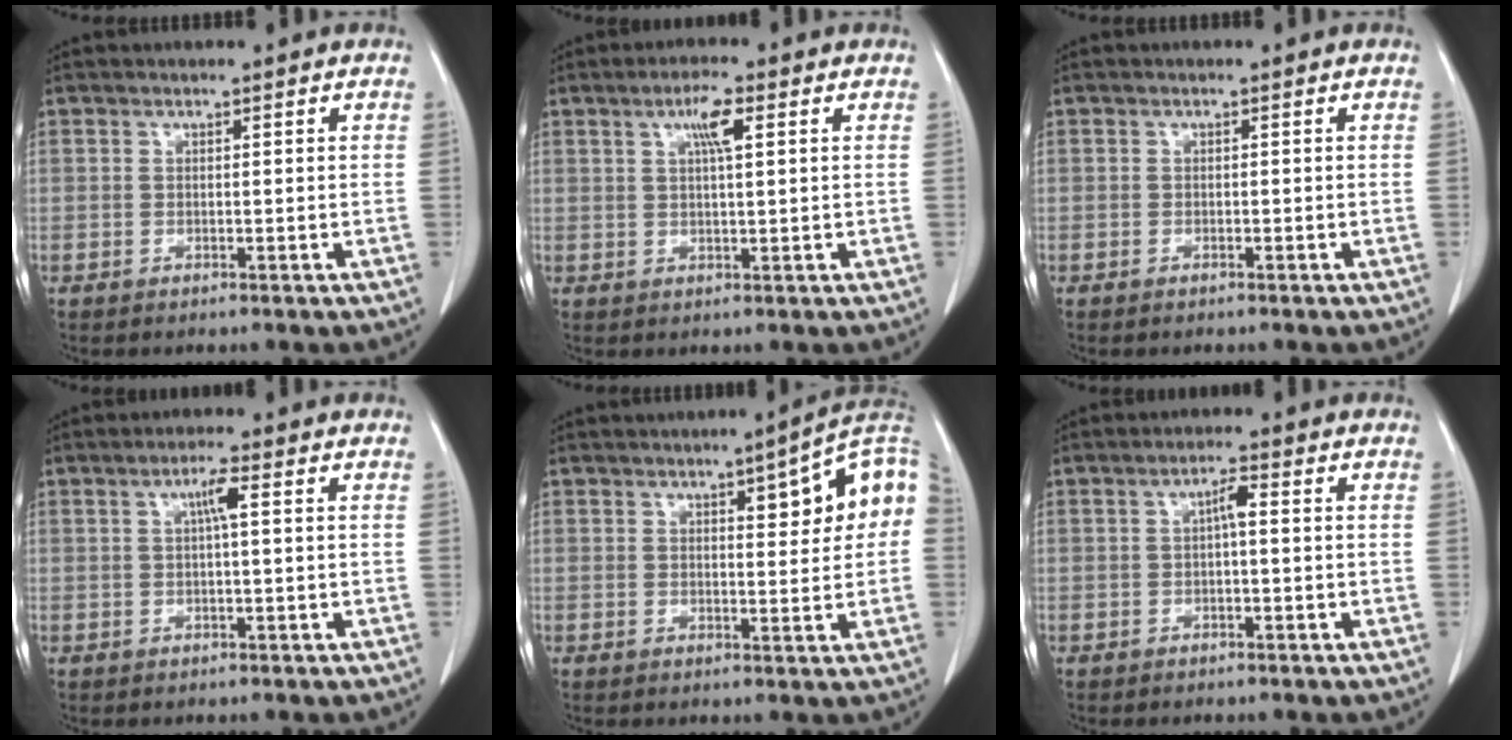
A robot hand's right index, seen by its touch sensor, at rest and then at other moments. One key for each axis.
{"total": 4.3, "fx": 1.8, "fy": 0.6, "fz": 3.8, "tx": -0.071, "ty": 0.002, "tz": 0.031}
{"total": 0.0}
{"total": 2.7, "fx": 0.7, "fy": 0.2, "fz": 2.6, "tx": -0.048, "ty": 0.005, "tz": 0.011}
{"total": 10.1, "fx": 2.5, "fy": 2.0, "fz": 9.6, "tx": -0.125, "ty": 0.027, "tz": 0.029}
{"total": 2.3, "fx": 0.2, "fy": 0.4, "fz": 2.3, "tx": -0.040, "ty": 0.005, "tz": 0.003}